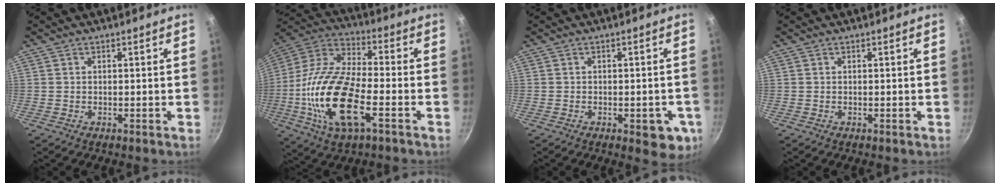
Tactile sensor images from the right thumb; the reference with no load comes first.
{"total": 22.0, "force": [-6.1, 9.3, 19.0], "torque": [-0.396, 0.020, -0.108]}
{"total": 5.6, "force": [-2.3, 2.5, 4.4], "torque": [-0.031, 0.009, -0.024]}
{"total": 0.0}